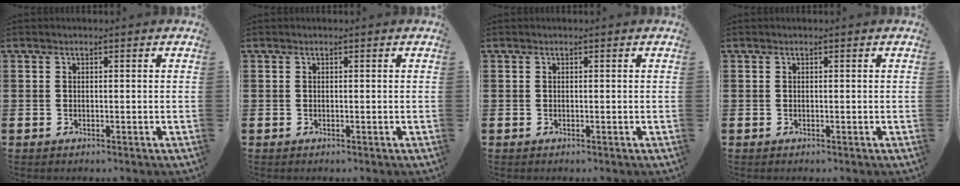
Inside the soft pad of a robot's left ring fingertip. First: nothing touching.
{"total": 0.0}
{"total": 0.0}
{"total": 0.0}